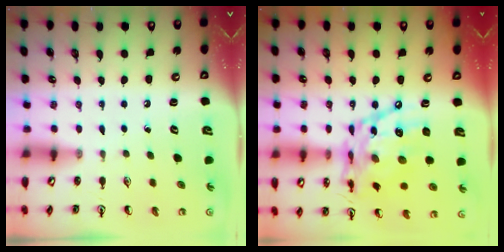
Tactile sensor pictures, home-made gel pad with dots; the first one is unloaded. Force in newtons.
{"total": 18.0, "press": 17.9, "slide": 1.5}